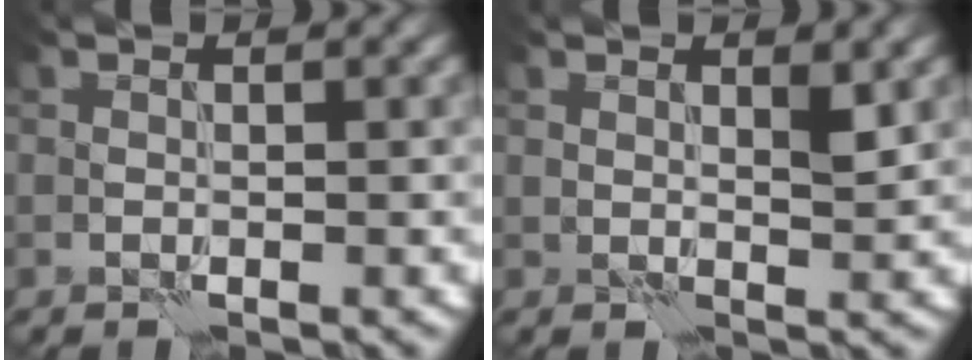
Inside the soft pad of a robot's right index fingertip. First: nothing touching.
{"total": 1.3, "force": [0.7, 0.2, 1.0], "torque": [-0.016, 0.000, 0.014]}